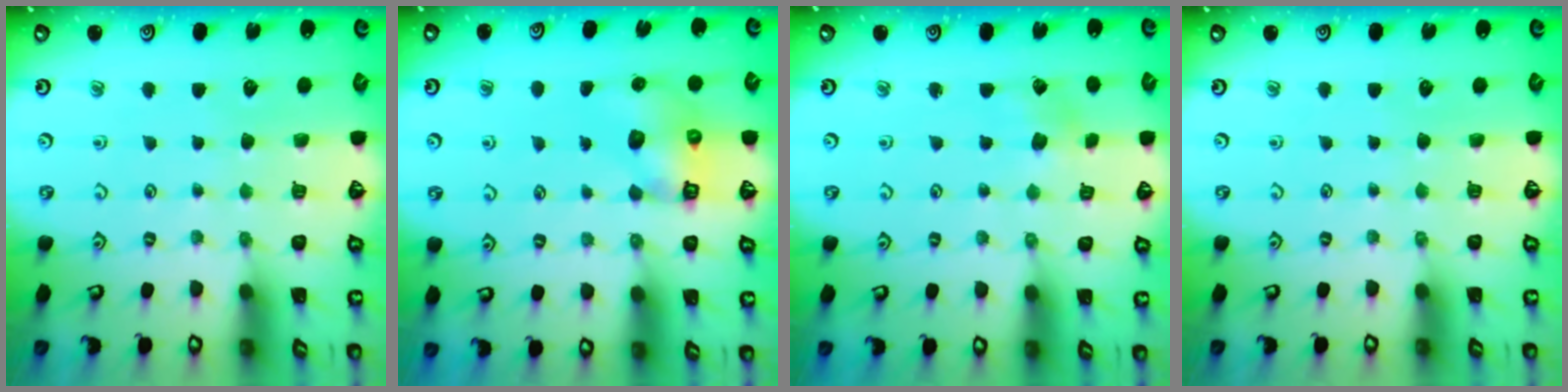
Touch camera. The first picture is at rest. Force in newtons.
{"total": 6.1, "press": 6.1, "slide": 1.0}
{"total": 4.8, "press": 4.8, "slide": 0.6}
{"total": 0.0}